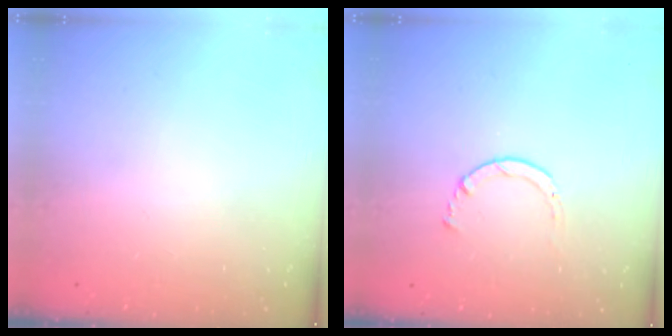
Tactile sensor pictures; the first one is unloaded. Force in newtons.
{"total": 2.0, "press": 1.9, "slide": 0.3}